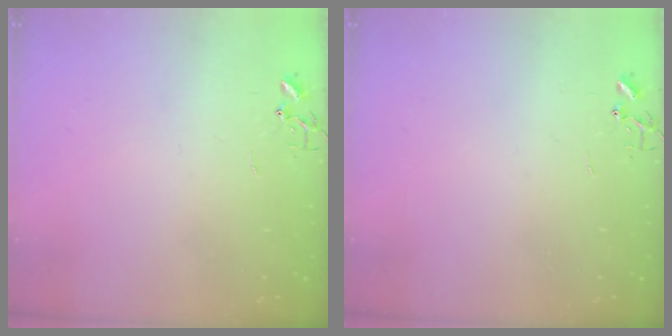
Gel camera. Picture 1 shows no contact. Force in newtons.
{"total": 0.0}